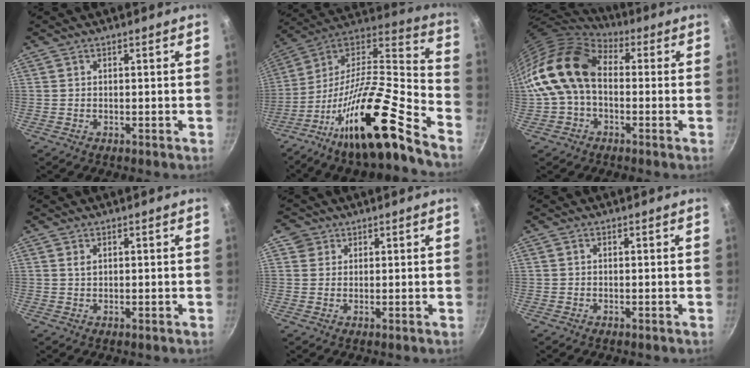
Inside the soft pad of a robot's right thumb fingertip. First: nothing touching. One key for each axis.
{"total": 26.3, "fx": -15.4, "fy": 6.0, "fz": 20.5, "tx": -0.291, "ty": 0.082, "tz": -0.279}
{"total": 15.9, "fx": 0.3, "fy": 11.0, "fz": 11.4, "tx": -0.198, "ty": 0.033, "tz": -0.008}
{"total": 1.4, "fx": 0.5, "fy": 0.8, "fz": 1.0, "tx": -0.016, "ty": 0.002, "tz": 0.009}
{"total": 2.8, "fx": 1.1, "fy": 2.5, "fz": 0.3, "tx": 0.023, "ty": 0.005, "tz": 0.013}
{"total": 0.6, "fx": 0.1, "fy": 0.5, "fz": 0.4, "tx": -0.006, "ty": 0.005, "tz": 0.001}